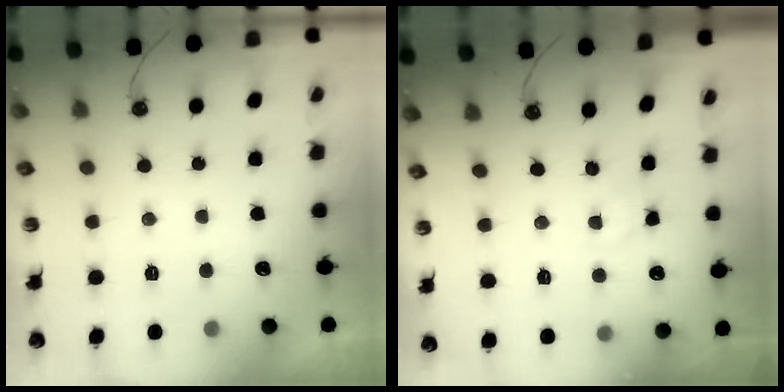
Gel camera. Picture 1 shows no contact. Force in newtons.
{"total": 2.4, "press": 2.4, "slide": 0.4}